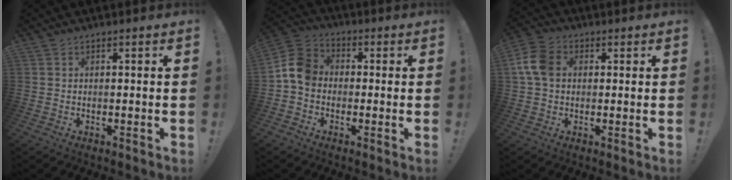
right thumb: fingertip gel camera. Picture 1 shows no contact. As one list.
[{"total": 10.1, "force": [-1.1, 8.0, 6.1], "torque": [-0.104, 0.031, -0.012]}, {"total": 9.6, "force": [1.5, 7.2, 6.2], "torque": [-0.125, 0.013, 0.032]}]